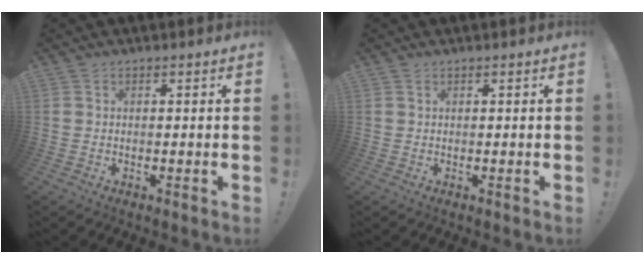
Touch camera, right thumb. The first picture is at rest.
{"total": 0.0}